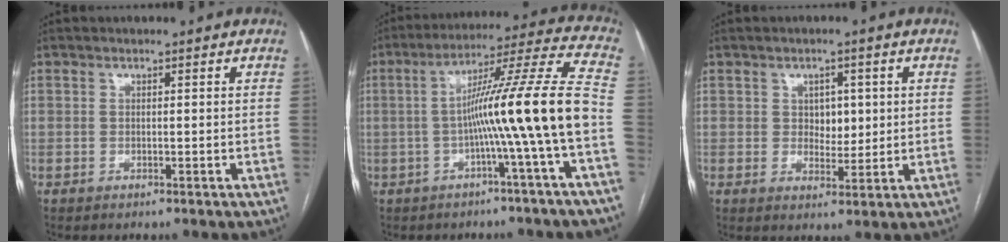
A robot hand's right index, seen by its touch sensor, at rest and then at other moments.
{"total": 14.6, "force": [-3.2, -2.7, 14.0], "torque": [-0.214, 0.017, -0.058]}
{"total": 3.9, "force": [0.8, 2.6, 2.8], "torque": [-0.032, 0.000, 0.017]}